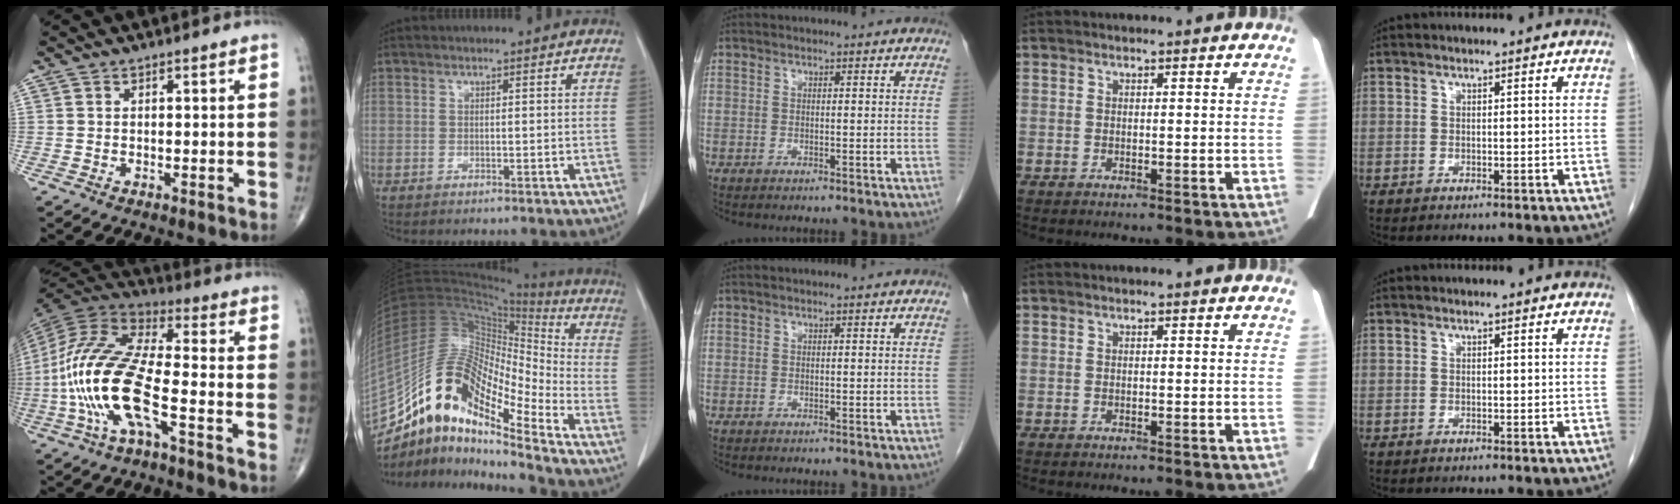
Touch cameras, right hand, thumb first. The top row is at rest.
{"thumb": {"total": 19.3, "force": [-5.7, 6.1, 17.4], "torque": [-0.387, 0.033, -0.107]}, "index": {"total": 19.0, "force": [-14.0, 4.0, 12.1], "torque": [-0.225, 0.037, -0.253]}}